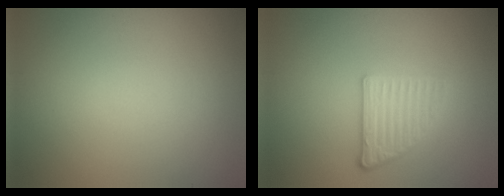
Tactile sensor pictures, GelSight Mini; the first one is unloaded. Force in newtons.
{"total": 3.0, "press": 2.3, "slide": 1.8}